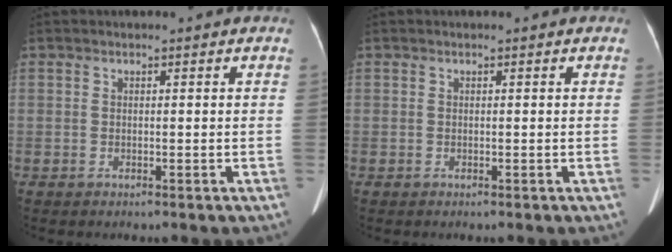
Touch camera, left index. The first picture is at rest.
{"total": 0.0}